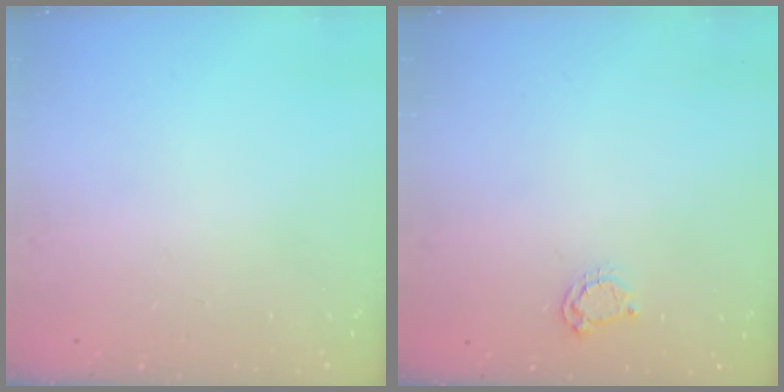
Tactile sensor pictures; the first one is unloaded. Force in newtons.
{"total": 3.3, "press": 3.2, "slide": 0.4}